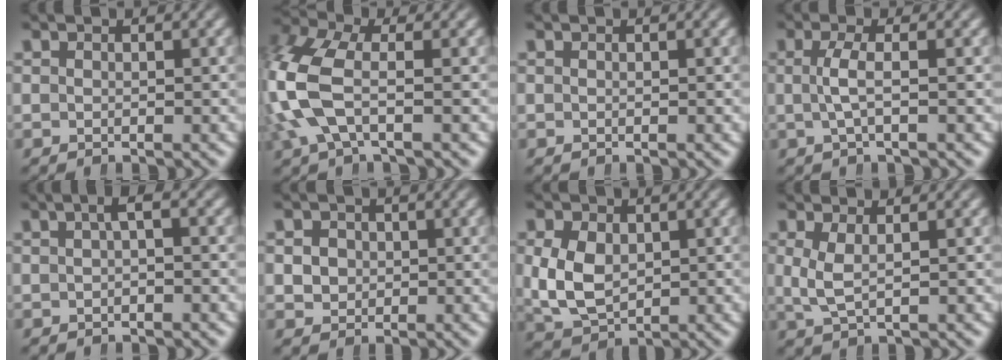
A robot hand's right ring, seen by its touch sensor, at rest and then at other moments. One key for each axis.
{"total": 7.4, "fx": -0.6, "fy": 5.4, "fz": 5.0, "tx": -0.159, "ty": -0.026, "tz": -0.004}
{"total": 0.0}
{"total": 2.2, "fx": -0.1, "fy": 0.2, "fz": 2.2, "tx": -0.047, "ty": 0.003, "tz": -0.001}
{"total": 1.4, "fx": 0.2, "fy": 0.2, "fz": 1.4, "tx": -0.016, "ty": 0.012, "tz": 0.000}
{"total": 2.5, "fx": 0.1, "fy": 2.3, "fz": 0.8, "tx": -0.018, "ty": -0.011, "tz": 0.010}
{"total": 6.1, "fx": -0.5, "fy": 5.0, "fz": 3.4, "tx": -0.090, "ty": -0.027, "tz": 0.012}
{"total": 2.3, "fx": 0.0, "fy": 1.3, "fz": 2.0, "tx": -0.060, "ty": -0.015, "tz": 0.015}